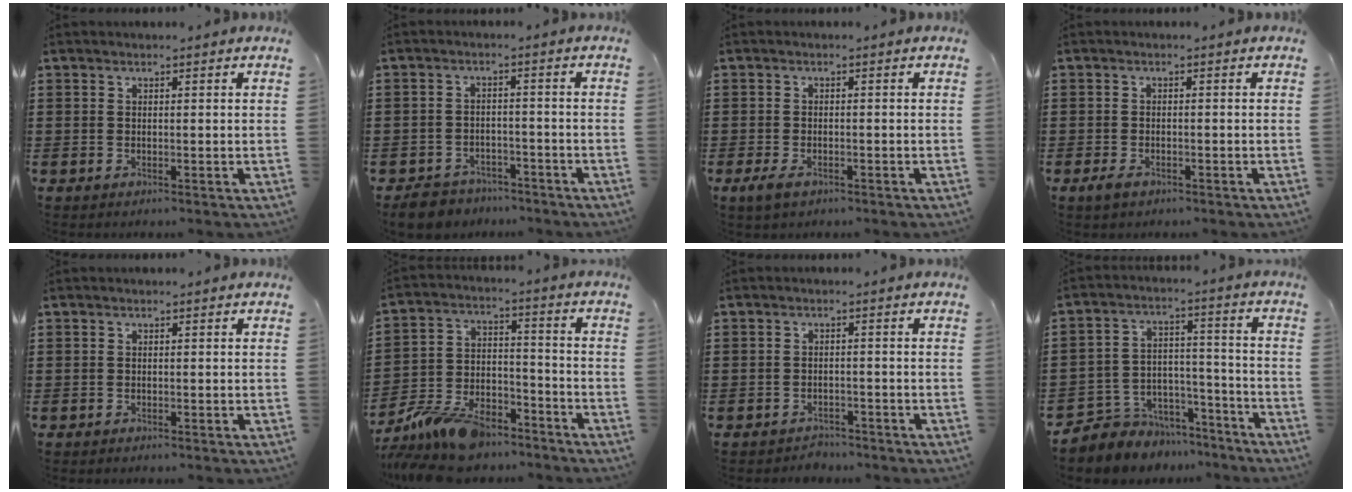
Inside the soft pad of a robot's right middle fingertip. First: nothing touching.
{"total": 4.0, "force": [-3.9, 1.1, 0.0], "torque": [-0.013, 0.005, -0.084]}
{"total": 2.0, "force": [-1.1, 1.1, 1.2], "torque": [-0.031, -0.002, -0.024]}
{"total": 1.6, "force": [-1.1, 1.0, 0.8], "torque": [-0.024, -0.002, -0.025]}
{"total": 0.5, "force": [-0.5, 0.3, 0.0], "torque": [0.000, 0.003, -0.011]}
{"total": 11.4, "force": [-9.8, 3.9, 4.4], "torque": [-0.099, 0.030, -0.190]}
{"total": 2.3, "force": [-2.2, 0.7, -0.3], "torque": [-0.001, 0.002, -0.052]}
{"total": 5.9, "force": [-5.0, 3.0, -0.4], "torque": [-0.008, 0.012, -0.102]}